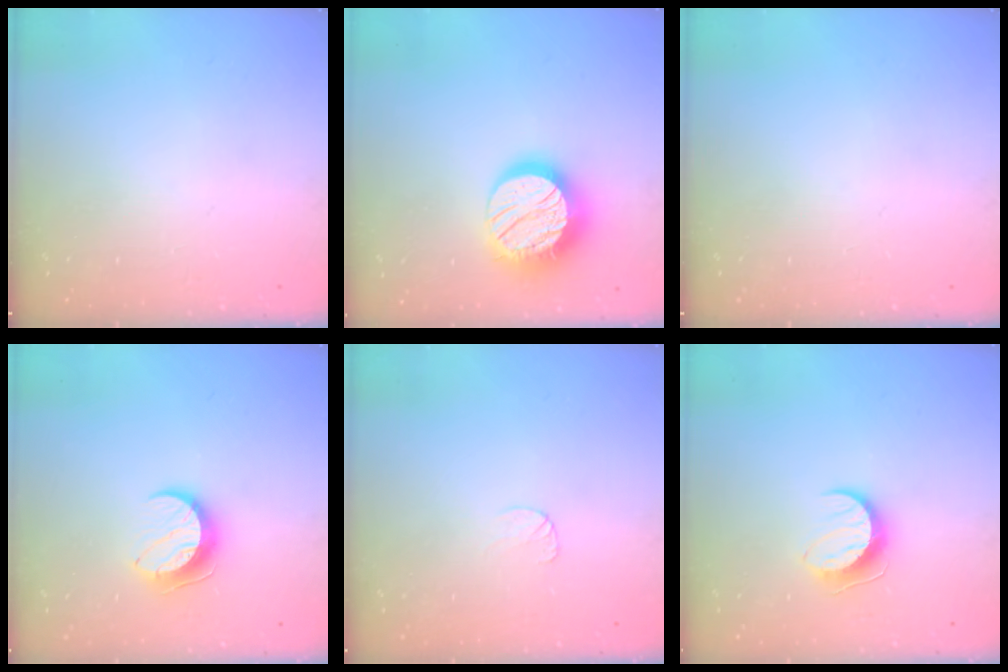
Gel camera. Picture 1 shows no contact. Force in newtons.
{"total": 18.1, "press": 18.1, "slide": 1.0}
{"total": 0.0}
{"total": 10.2, "press": 10.1, "slide": 0.8}
{"total": 3.7, "press": 3.6, "slide": 0.4}
{"total": 10.0, "press": 10.0, "slide": 0.3}